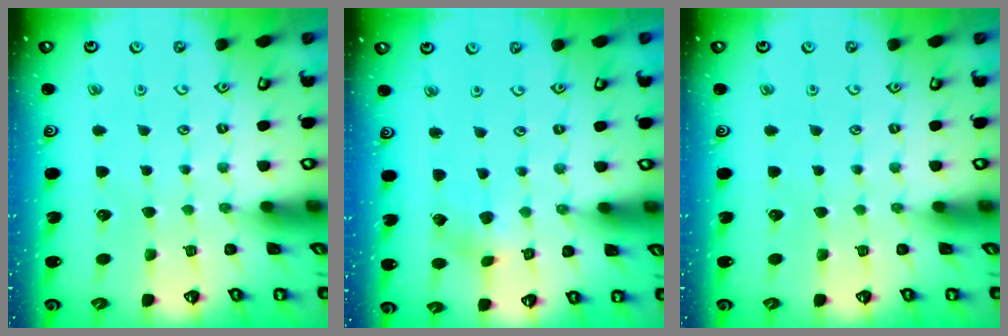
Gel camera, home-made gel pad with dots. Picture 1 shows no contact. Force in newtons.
{"total": 2.7, "press": 2.6, "slide": 0.3}
{"total": 0.0}